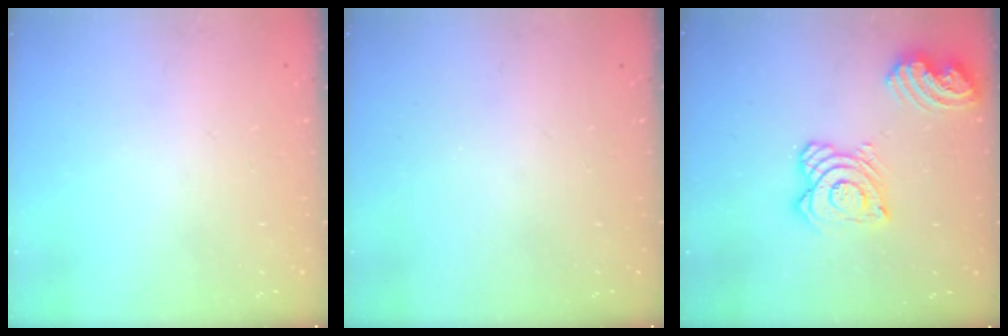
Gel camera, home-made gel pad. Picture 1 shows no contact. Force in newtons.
{"total": 0.0}
{"total": 15.7, "press": 15.6, "slide": 1.6}